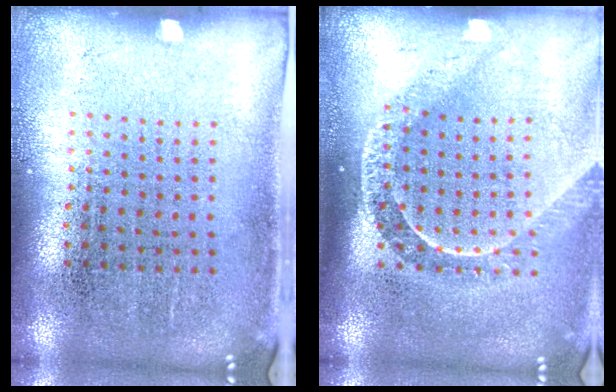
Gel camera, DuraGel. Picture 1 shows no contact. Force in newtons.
{"total": 2.1, "press": 1.6, "slide": 1.3}